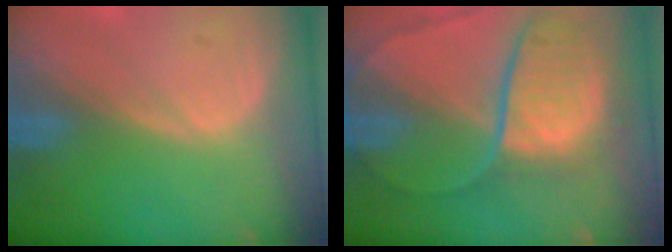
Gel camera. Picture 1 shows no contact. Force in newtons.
{"total": 10.9, "press": 9.0, "slide": 6.1}